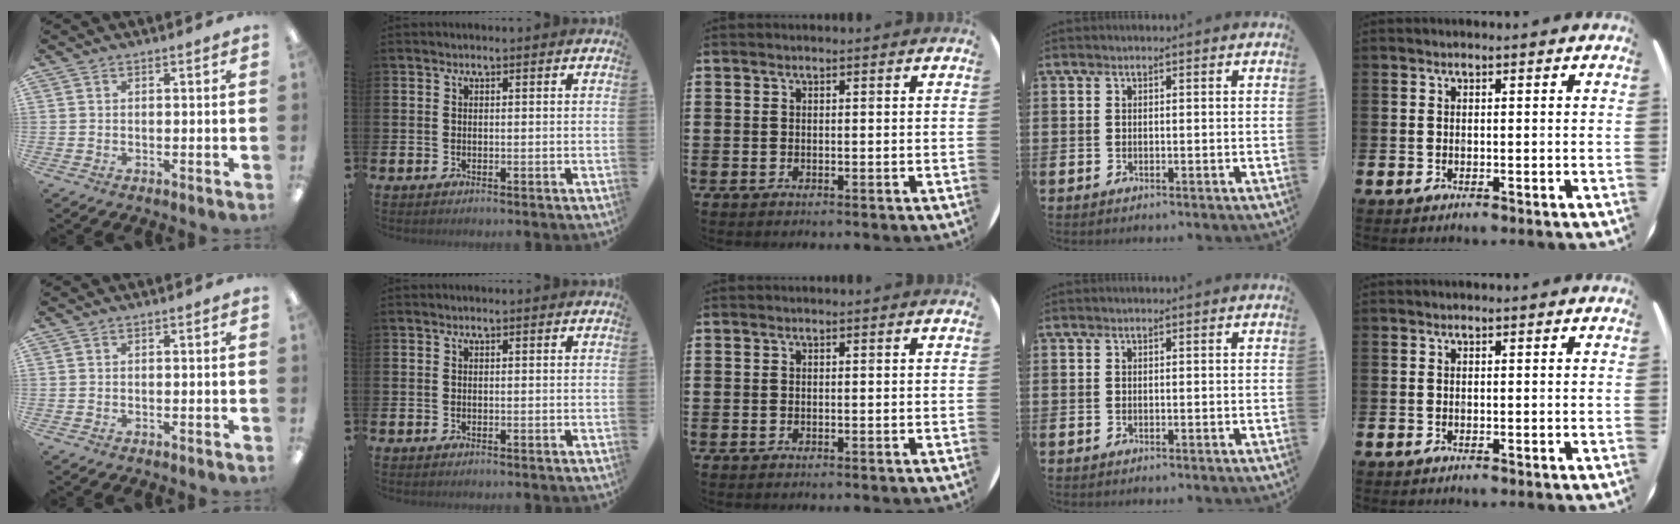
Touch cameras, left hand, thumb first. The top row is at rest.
{}